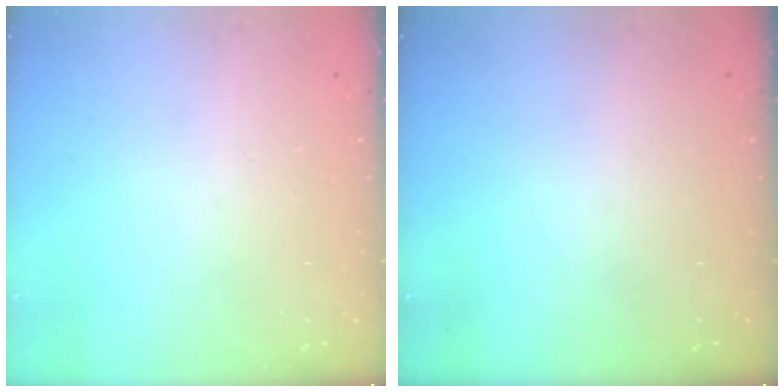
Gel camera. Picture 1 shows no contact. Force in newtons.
{"total": 0.0}